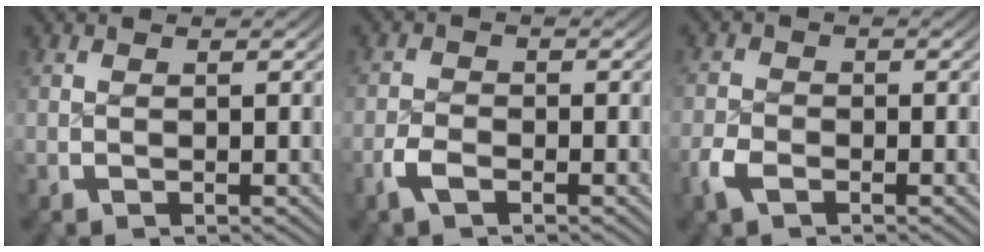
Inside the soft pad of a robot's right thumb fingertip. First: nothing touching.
{"total": 2.0, "force": [-1.6, 1.1, 0.6], "torque": [-0.025, -0.002, -0.032]}
{"total": 2.1, "force": [-1.6, 1.3, 0.3], "torque": [-0.017, -0.003, -0.033]}